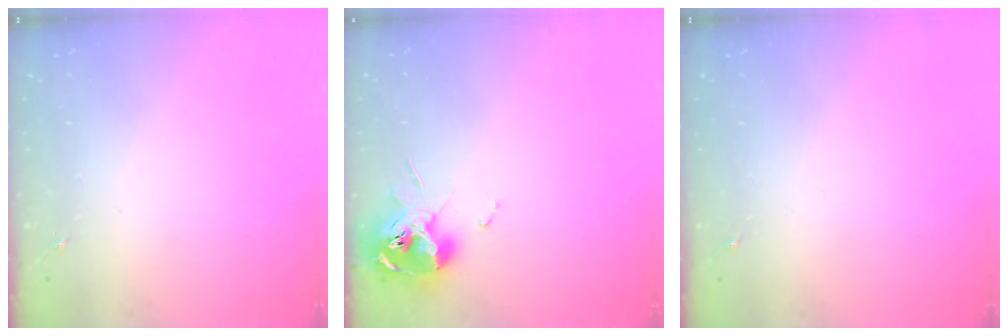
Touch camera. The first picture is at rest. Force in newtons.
{"total": 10.7, "press": 10.6, "slide": 0.9}
{"total": 0.0}